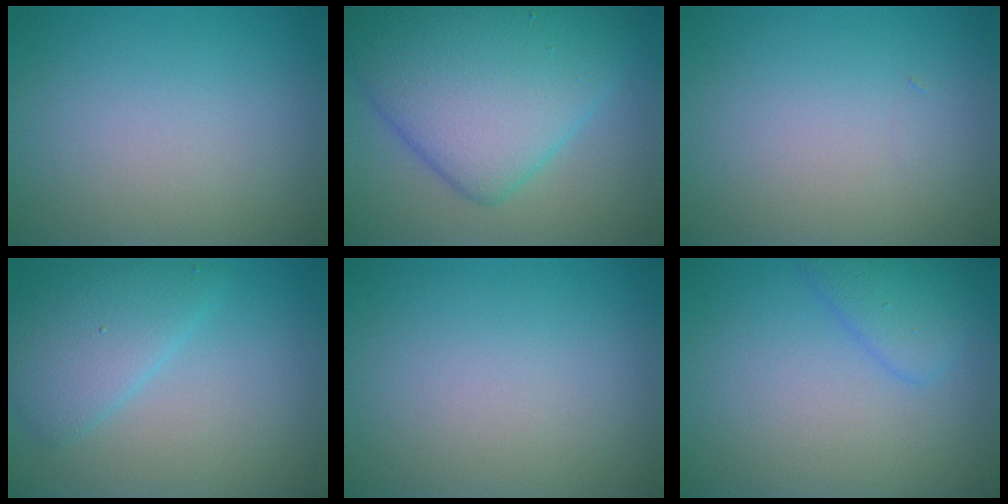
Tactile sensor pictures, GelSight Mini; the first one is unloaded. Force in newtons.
{"total": 9.8, "press": 9.8, "slide": 0.1}
{"total": 0.0}
{"total": 3.9, "press": 3.9, "slide": 0.2}
{"total": 0.0}
{"total": 2.4, "press": 2.4, "slide": 0.1}